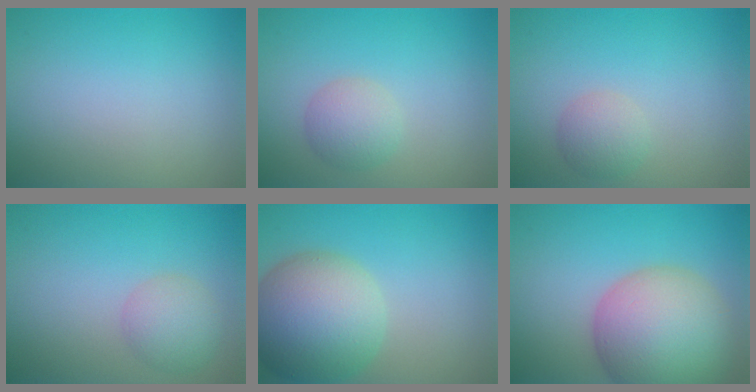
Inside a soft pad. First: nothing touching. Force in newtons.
{"total": 2.7, "press": 2.7, "slide": 0.2}
{"total": 2.2, "press": 2.2, "slide": 0.1}
{"total": 2.9, "press": 2.8, "slide": 0.3}
{"total": 9.8, "press": 9.8, "slide": 0.6}
{"total": 11.4, "press": 11.3, "slide": 0.5}